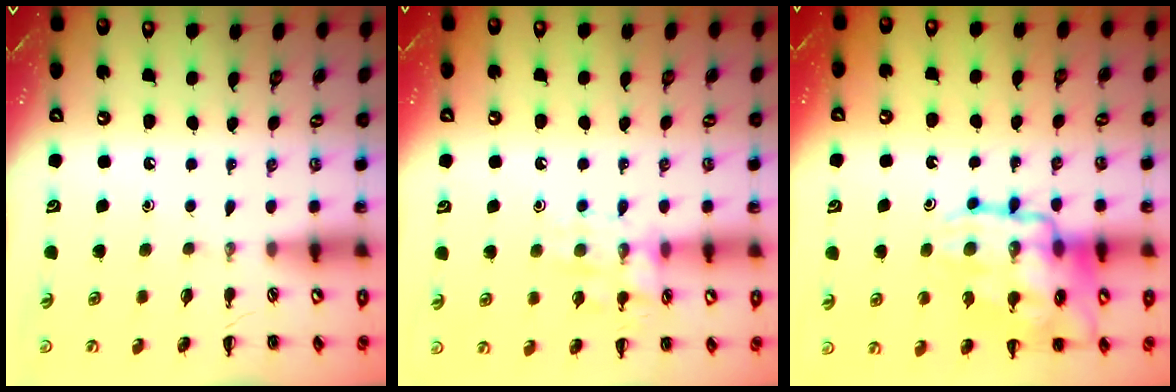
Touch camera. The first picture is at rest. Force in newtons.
{"total": 12.0, "press": 12.0, "slide": 0.8}
{"total": 20.7, "press": 20.6, "slide": 2.7}